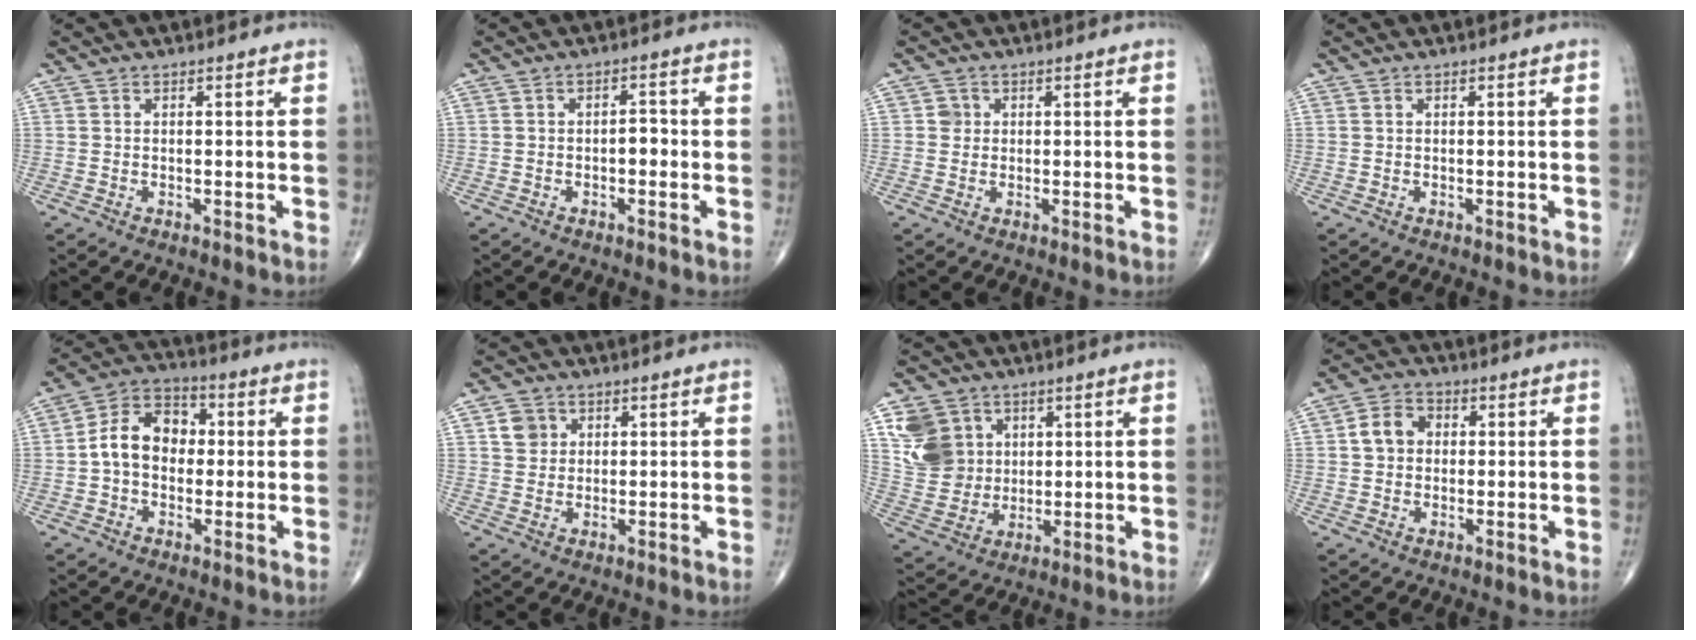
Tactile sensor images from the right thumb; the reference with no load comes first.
{"total": 2.4, "force": [-0.6, 1.4, 1.9], "torque": [-0.013, 0.010, -0.013]}
{"total": 1.7, "force": [0.3, 1.6, 0.4], "torque": [0.002, 0.002, 0.003]}
{"total": 0.0}
{"total": 10.5, "force": [0.0, 7.7, 7.0], "torque": [-0.104, 0.033, -0.013]}
{"total": 3.7, "force": [1.4, 3.3, 1.1], "torque": [-0.004, -0.004, 0.022]}
{"total": 11.3, "force": [4.0, 9.4, 4.8], "torque": [-0.069, -0.011, 0.088]}
{"total": 5.8, "force": [0.7, 4.7, 3.2], "torque": [-0.047, 0.014, 0.005]}